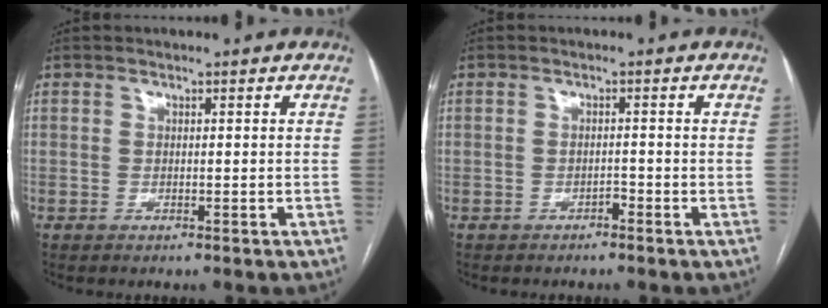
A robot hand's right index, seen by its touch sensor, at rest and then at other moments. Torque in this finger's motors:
{"motor_torque": [0.15, 0.10, 0.05, 0.04]}